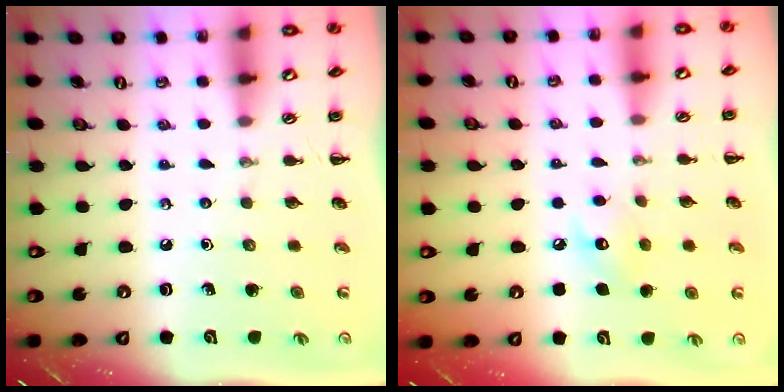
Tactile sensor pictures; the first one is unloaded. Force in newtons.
{"total": 7.8, "press": 7.7, "slide": 1.4}